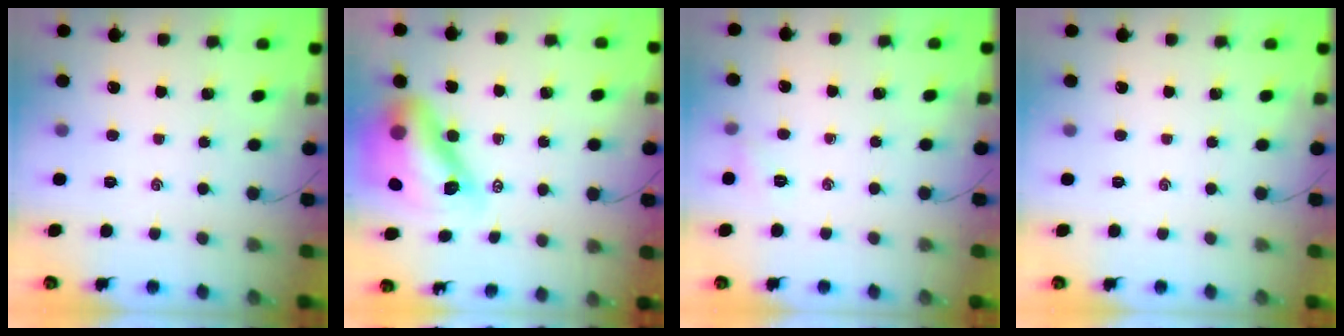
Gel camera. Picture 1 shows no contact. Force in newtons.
{"total": 16.0, "press": 15.4, "slide": 4.4}
{"total": 4.5, "press": 4.3, "slide": 1.5}
{"total": 0.0}